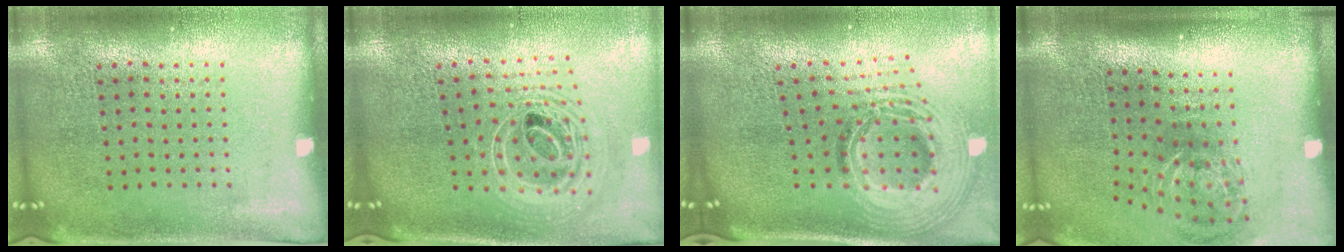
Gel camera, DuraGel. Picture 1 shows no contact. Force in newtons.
{"total": 2.5, "press": 1.8, "slide": 1.8}
{"total": 2.6, "press": 1.9, "slide": 1.8}
{"total": 1.8, "press": 1.3, "slide": 1.3}